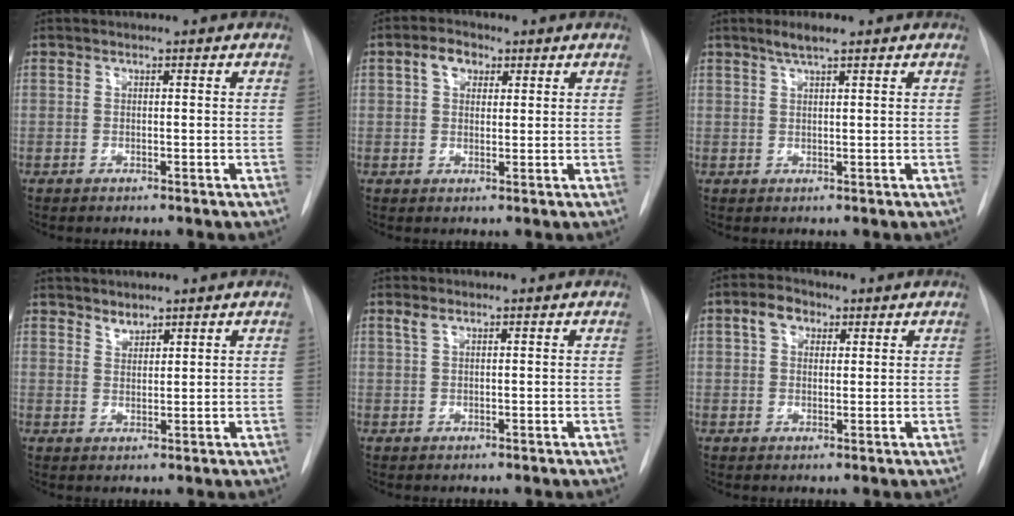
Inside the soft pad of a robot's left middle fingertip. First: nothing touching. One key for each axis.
{"total": 3.8, "fx": 1.7, "fy": 2.6, "fz": 2.3, "tx": -0.044, "ty": 0.015, "tz": 0.031}
{"total": 2.7, "fx": 1.9, "fy": 0.1, "fz": 1.9, "tx": -0.040, "ty": 0.001, "tz": 0.037}
{"total": 1.8, "fx": 1.7, "fy": 0.6, "fz": 0.2, "tx": 0.001, "ty": -0.003, "tz": 0.031}
{"total": 1.2, "fx": 0.8, "fy": 0.3, "fz": 0.8, "tx": -0.023, "ty": 0.012, "tz": 0.019}
{"total": 4.0, "fx": 1.8, "fy": 2.7, "fz": 2.3, "tx": -0.046, "ty": 0.017, "tz": 0.034}